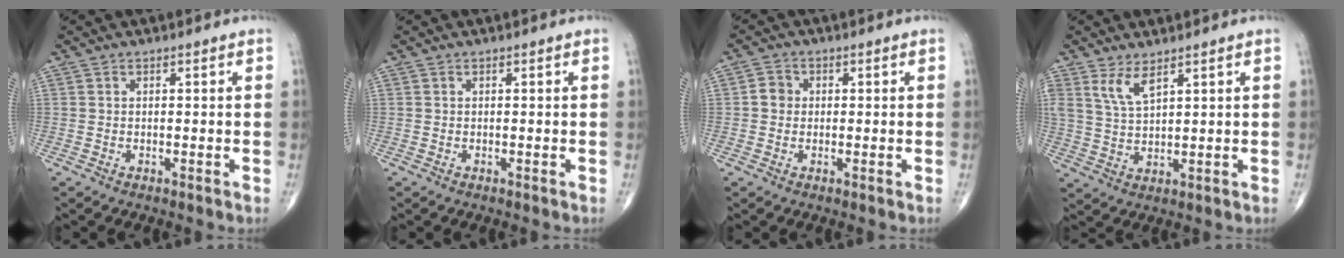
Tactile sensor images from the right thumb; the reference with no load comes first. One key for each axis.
{"total": 0.0}
{"total": 2.6, "fx": 0.0, "fy": 2.4, "fz": 1.0, "tx": -0.005, "ty": 0.005, "tz": -0.005}
{"total": 4.9, "fx": 3.2, "fy": 1.6, "fz": 3.4, "tx": -0.068, "ty": -0.023, "tz": 0.071}